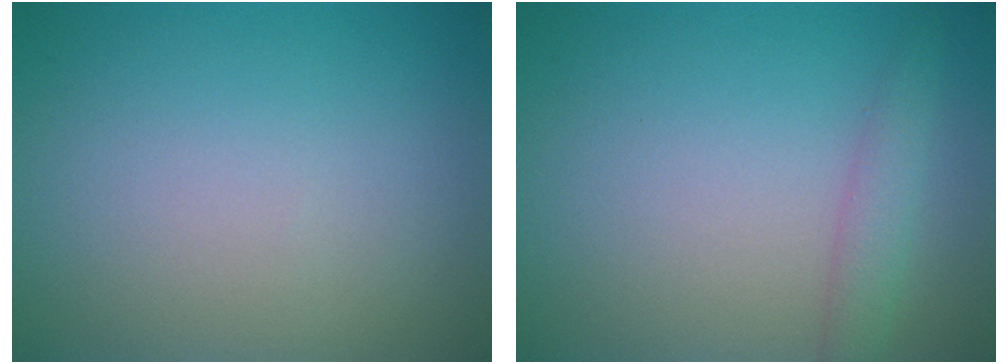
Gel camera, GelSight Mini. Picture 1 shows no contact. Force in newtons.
{"total": 1.9, "press": 1.9, "slide": 0.1}